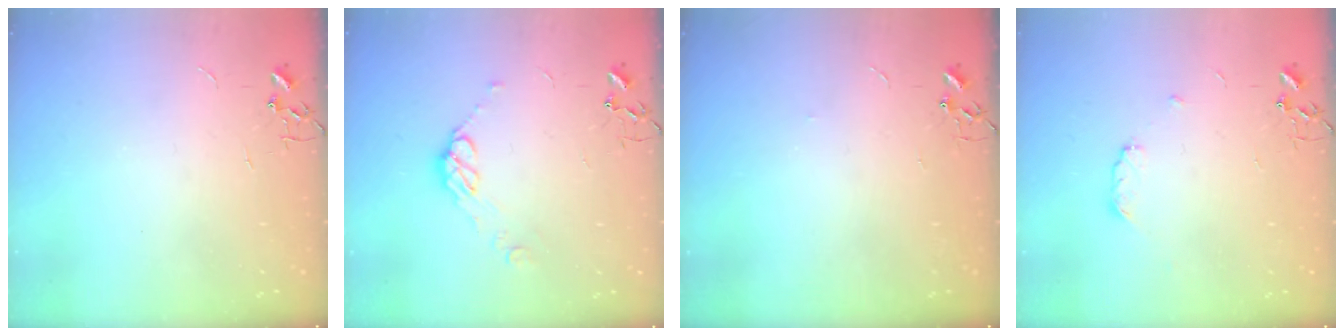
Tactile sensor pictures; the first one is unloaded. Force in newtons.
{"total": 7.8, "press": 7.8, "slide": 0.6}
{"total": 2.8, "press": 2.8, "slide": 0.5}
{"total": 5.0, "press": 4.9, "slide": 0.6}